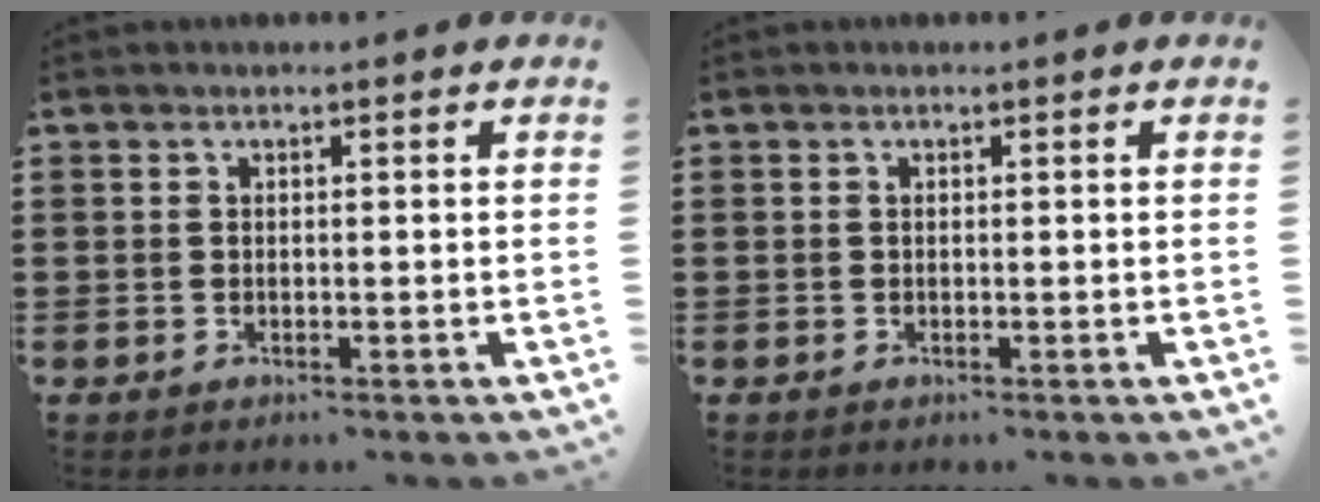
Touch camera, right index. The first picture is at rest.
{"total": 0.0}